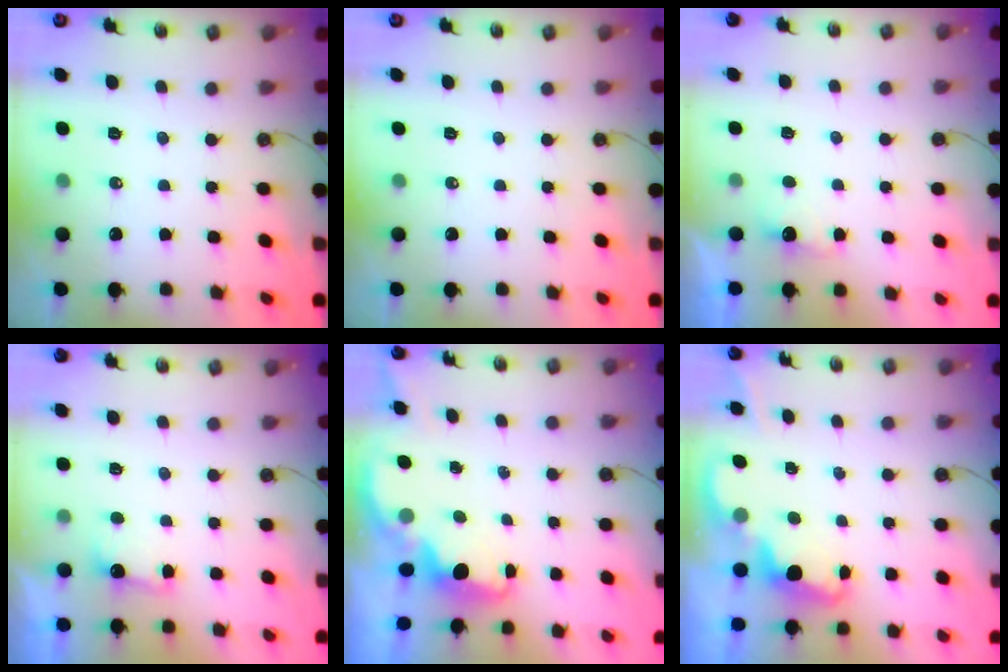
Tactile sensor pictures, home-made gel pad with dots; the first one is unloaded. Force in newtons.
{"total": 0.0}
{"total": 2.8, "press": 2.7, "slide": 0.9}
{"total": 2.9, "press": 2.7, "slide": 1.0}
{"total": 1.8, "press": 1.7, "slide": 0.7}
{"total": 2.3, "press": 2.3, "slide": 0.6}